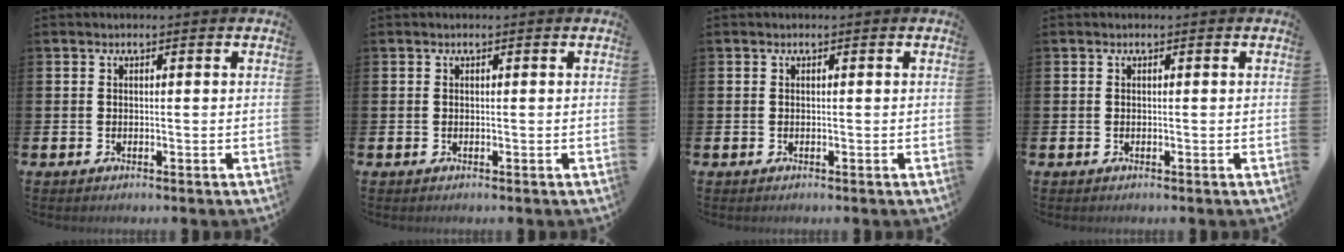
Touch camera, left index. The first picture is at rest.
{"total": 0.0}
{"total": 0.0}
{"total": 0.0}